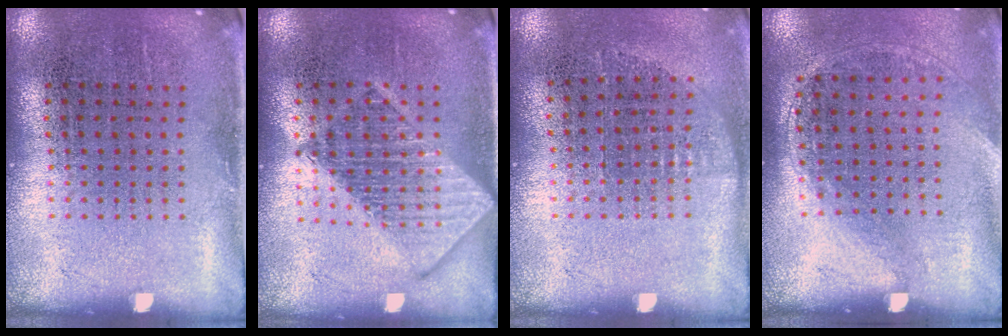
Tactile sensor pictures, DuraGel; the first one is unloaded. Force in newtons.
{"total": 2.0, "press": 2.0, "slide": 0.2}
{"total": 0.7, "press": 0.6, "slide": 0.3}
{"total": 1.4, "press": 0.9, "slide": 1.0}